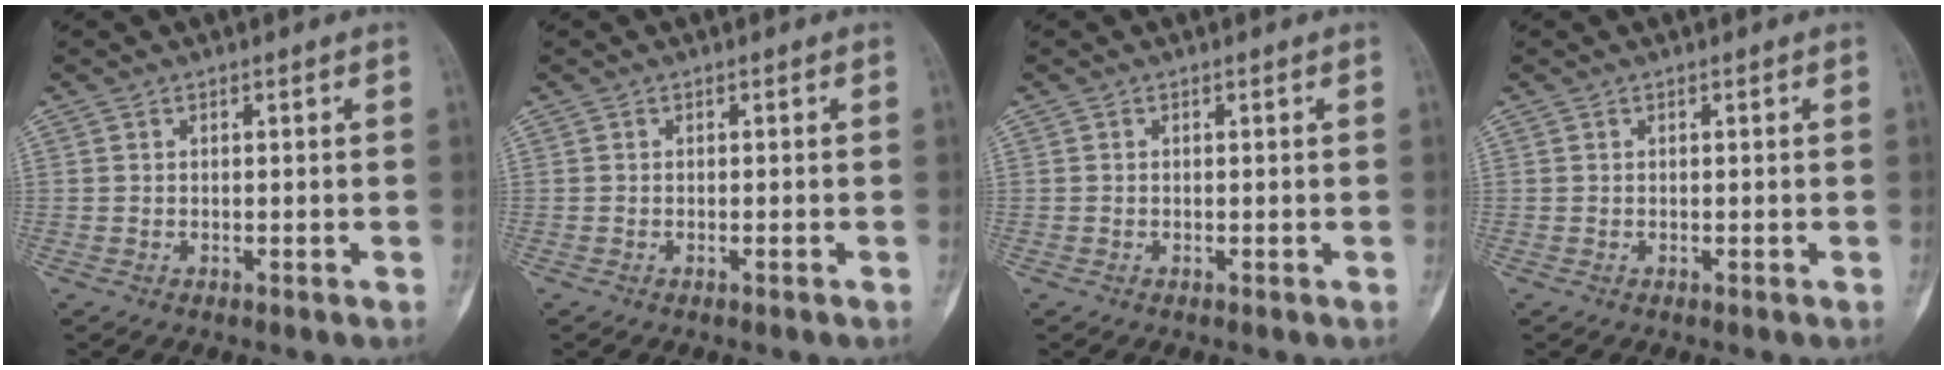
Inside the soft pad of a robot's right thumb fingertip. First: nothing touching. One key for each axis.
{"total": 0.0}
{"total": 0.0}
{"total": 0.0}